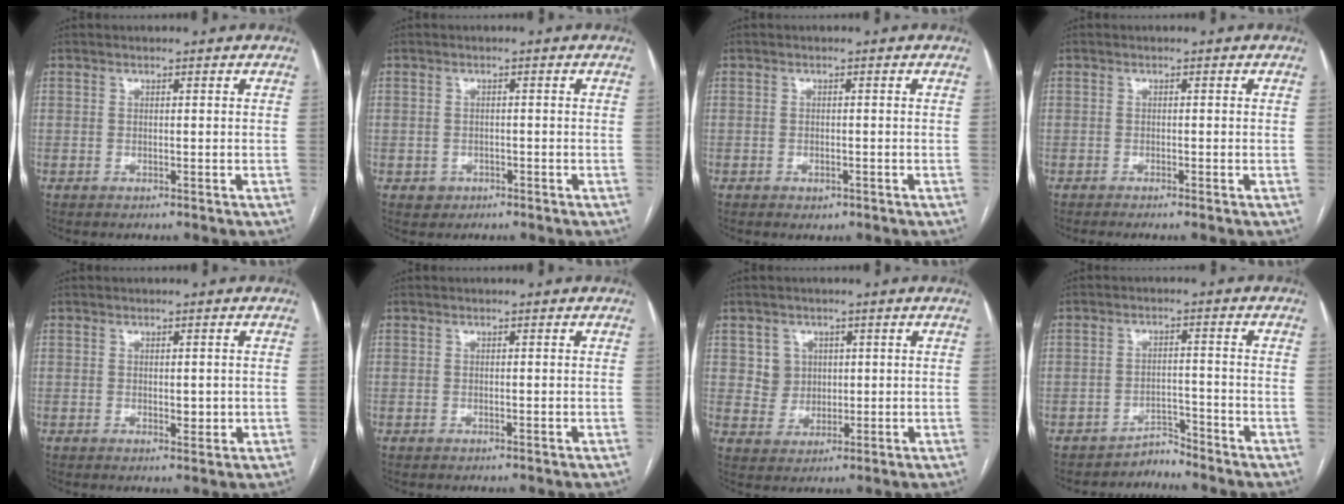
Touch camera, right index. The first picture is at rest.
{"total": 1.8, "force": [-0.9, 1.6, 0.2], "torque": [0.001, 0.007, -0.010]}
{"total": 1.4, "force": [-0.8, 0.8, 0.8], "torque": [-0.011, 0.001, -0.005]}
{"total": 1.8, "force": [-1.4, -0.3, 1.1], "torque": [-0.016, 0.001, -0.022]}
{"total": 2.0, "force": [-0.1, 1.0, 1.8], "torque": [-0.024, -0.005, 0.003]}
{"total": 0.0}
{"total": 4.3, "force": [1.5, 4.0, 0.4], "torque": [-0.006, 0.009, 0.030]}
{"total": 2.8, "force": [-2.7, 0.3, -0.8], "torque": [0.023, -0.001, -0.042]}